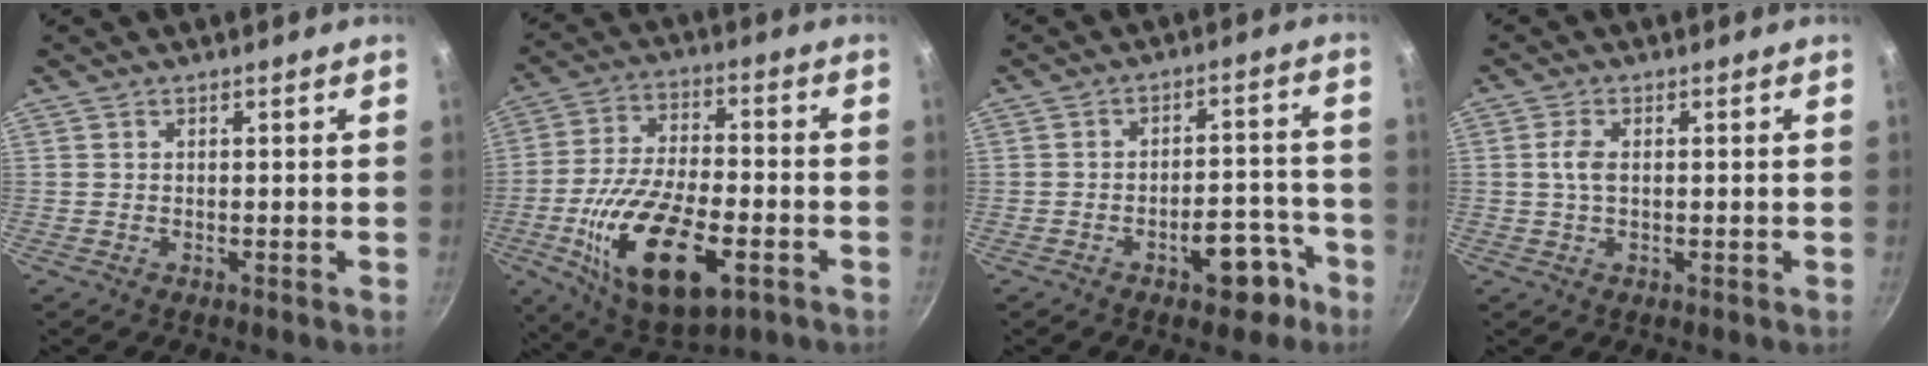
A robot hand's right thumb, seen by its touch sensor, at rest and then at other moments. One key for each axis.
{"total": 20.9, "fx": -7.0, "fy": 9.7, "fz": 17.1, "tx": -0.302, "ty": 0.015, "tz": -0.116}
{"total": 8.6, "fx": -4.9, "fy": 4.2, "fz": 5.7, "tx": -0.046, "ty": 0.050, "tz": -0.054}
{"total": 2.8, "fx": 0.2, "fy": 1.5, "fz": 2.4, "tx": -0.055, "ty": 0.004, "tz": 0.002}